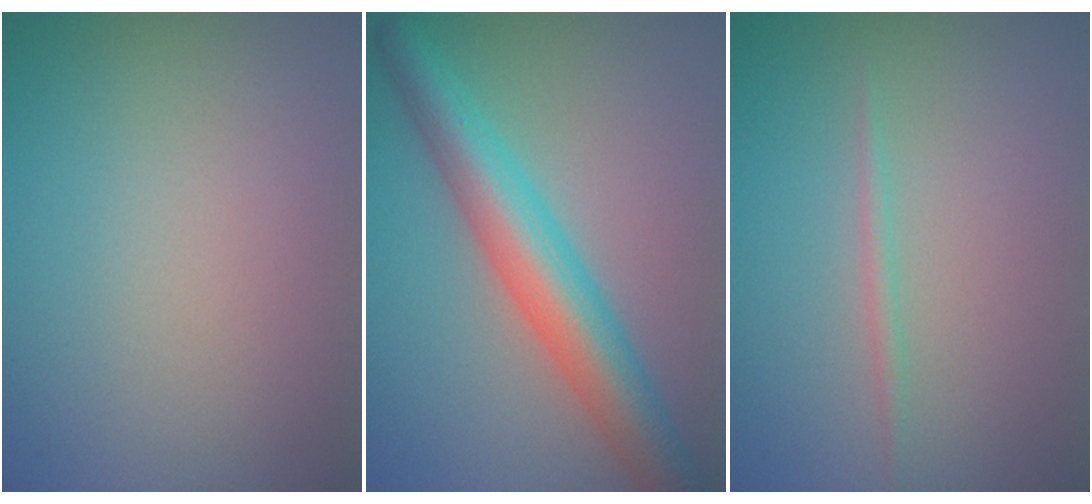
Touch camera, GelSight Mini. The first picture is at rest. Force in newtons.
{"total": 6.6, "press": 6.6, "slide": 0.0}
{"total": 0.8, "press": 0.8, "slide": 0.0}